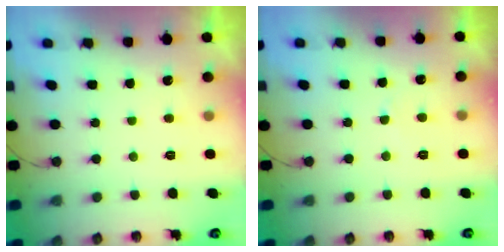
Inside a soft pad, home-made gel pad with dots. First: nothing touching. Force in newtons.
{"total": 3.0, "press": 3.0, "slide": 0.4}